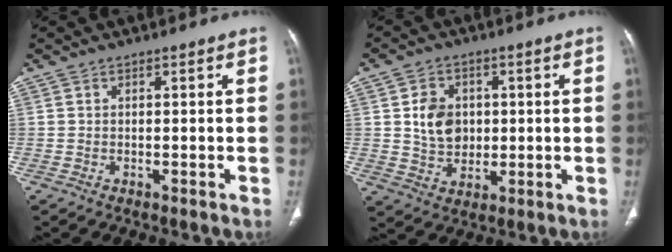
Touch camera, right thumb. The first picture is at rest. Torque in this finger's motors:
{"motor_torque": [-0.43, 0.86, 0.63, 0.38, -0.01]}